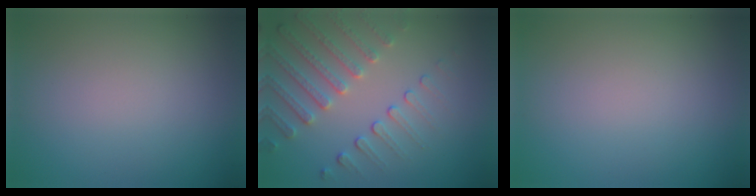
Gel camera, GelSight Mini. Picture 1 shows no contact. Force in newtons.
{"total": 4.7, "press": 3.7, "slide": 2.8}
{"total": 0.0}